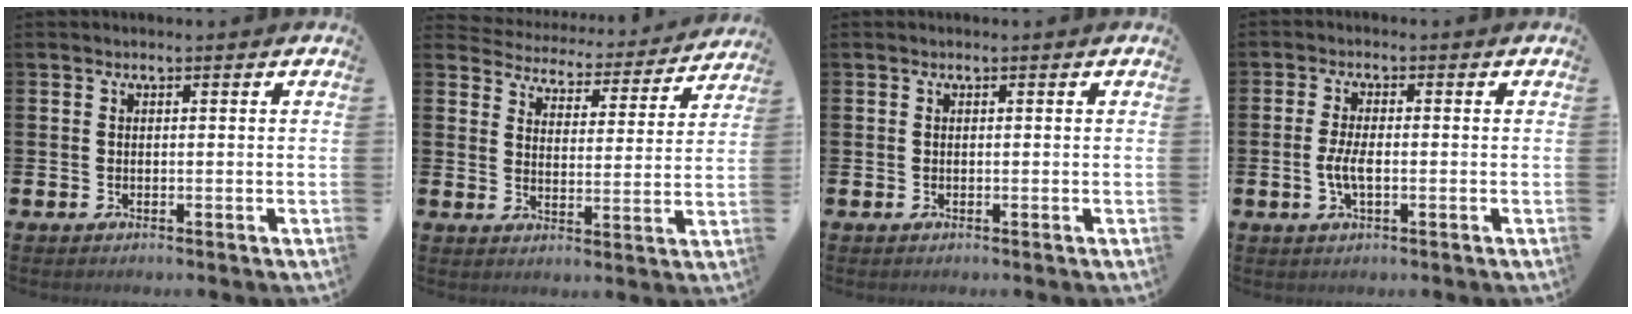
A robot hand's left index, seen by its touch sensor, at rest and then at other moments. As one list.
[{"total": 4.4, "force": [4.2, 1.2, 0.2], "torque": [-0.022, -0.043, 0.066]}, {"total": 0.0}, {"total": 3.3, "force": [-0.6, 1.3, 3.0], "torque": [-0.054, -0.003, -0.016]}]